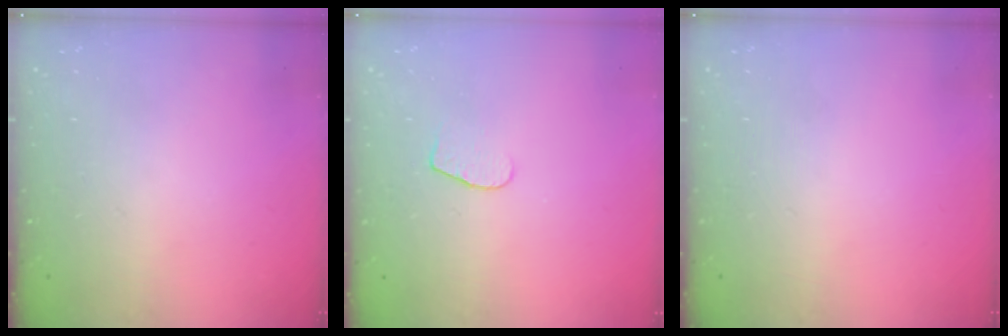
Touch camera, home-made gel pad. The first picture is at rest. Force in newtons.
{"total": 5.4, "press": 5.4, "slide": 0.5}
{"total": 0.0}